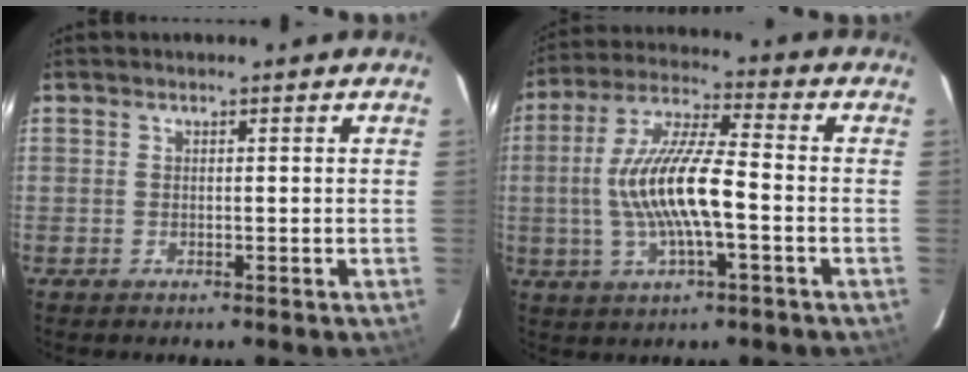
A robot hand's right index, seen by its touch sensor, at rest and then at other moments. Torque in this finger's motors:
{"motor_torque": [1.70, 0.13, 0.93, 0.21]}